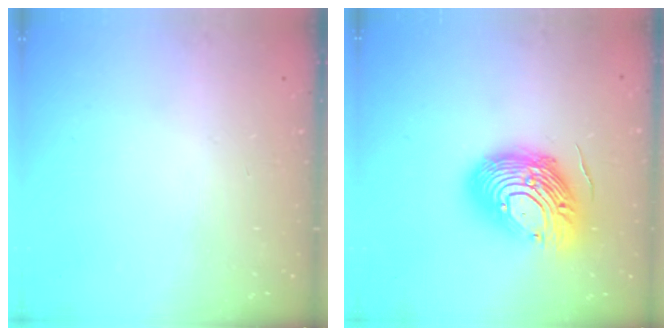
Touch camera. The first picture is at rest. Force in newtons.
{"total": 19.5, "press": 19.3, "slide": 3.1}